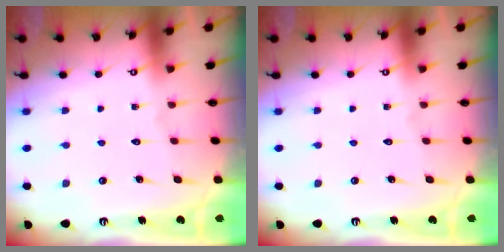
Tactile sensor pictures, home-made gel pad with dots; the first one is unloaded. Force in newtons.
{"total": 0.0}